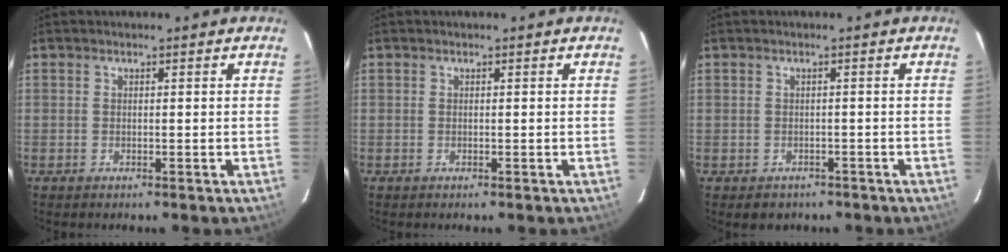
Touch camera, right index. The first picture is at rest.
{"total": 0.0}
{"total": 2.8, "force": [-1.6, 2.3, 0.5], "torque": [-0.009, 0.004, -0.016]}